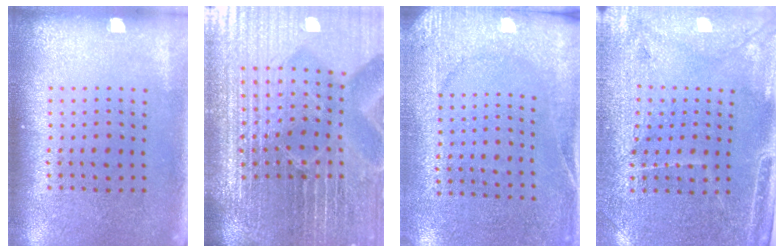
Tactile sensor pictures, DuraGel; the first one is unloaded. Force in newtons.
{"total": 7.3, "press": 6.4, "slide": 3.6}
{"total": 2.7, "press": 2.3, "slide": 1.3}
{"total": 3.2, "press": 2.9, "slide": 1.2}